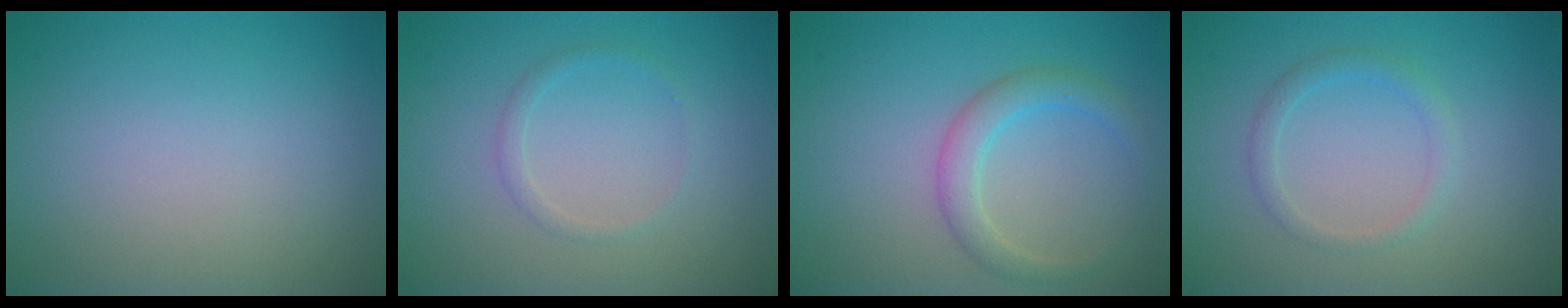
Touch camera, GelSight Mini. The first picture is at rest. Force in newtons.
{"total": 1.0, "press": 1.0, "slide": 0.1}
{"total": 2.7, "press": 2.7, "slide": 0.2}
{"total": 1.6, "press": 1.6, "slide": 0.0}